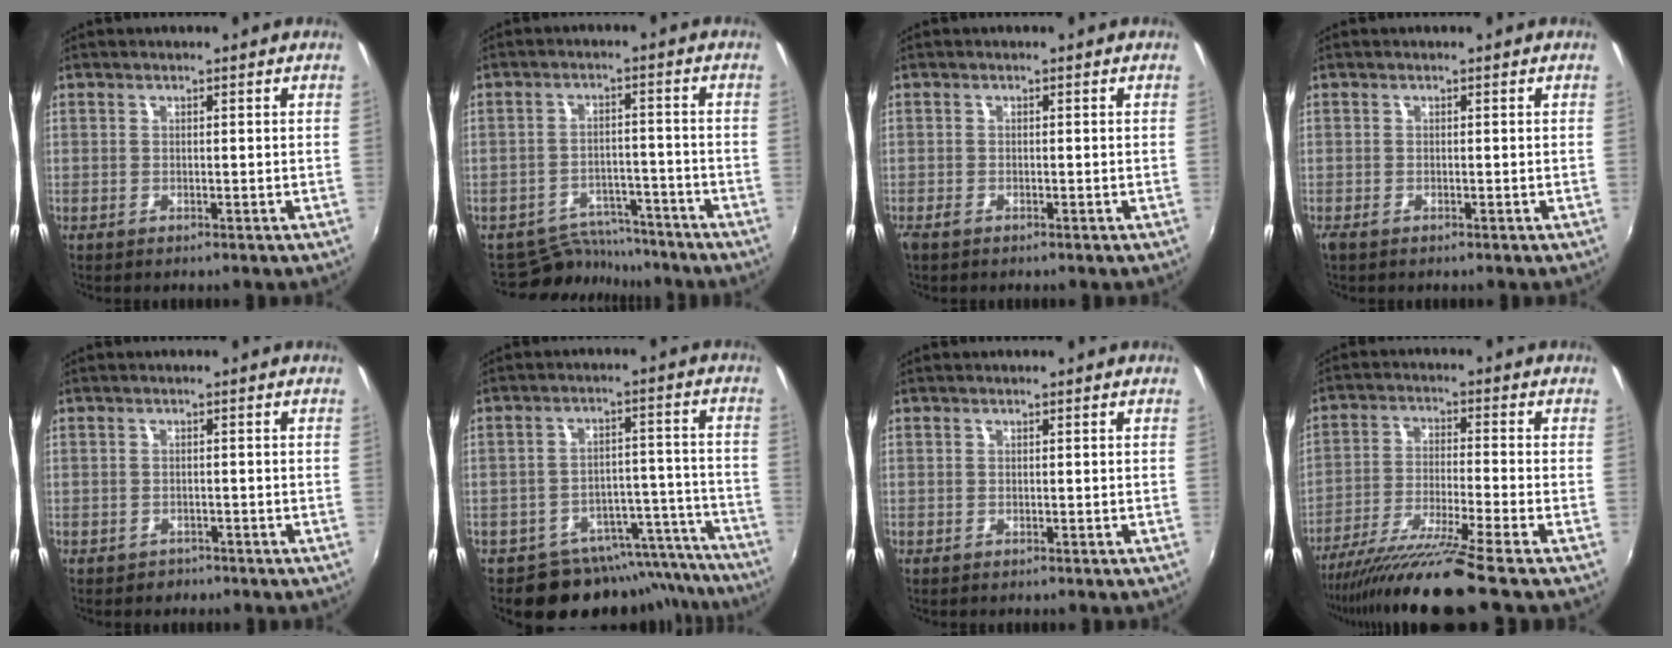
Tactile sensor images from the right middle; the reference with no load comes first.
{"total": 8.6, "force": [-8.0, 3.0, 0.4], "torque": [-0.022, 0.014, -0.118]}
{"total": 1.3, "force": [-1.0, 0.6, 0.6], "torque": [-0.013, -0.005, -0.021]}
{"total": 0.9, "force": [-0.7, 0.3, 0.4], "torque": [-0.009, -0.005, -0.014]}
{"total": 1.8, "force": [-1.2, 1.3, 0.1], "torque": [-0.007, 0.001, -0.016]}
{"total": 14.6, "force": [-13.3, 5.6, 2.0], "torque": [-0.016, 0.055, -0.171]}
{"total": 0.0}
{"total": 12.9, "force": [-10.8, -2.7, 6.6], "torque": [-0.135, -0.028, -0.191]}